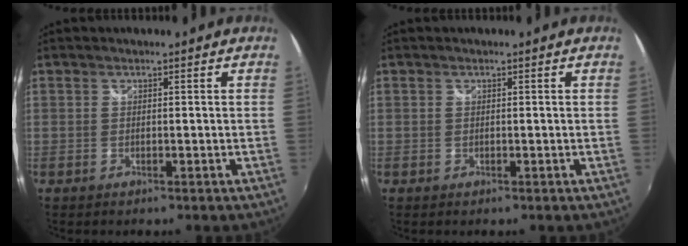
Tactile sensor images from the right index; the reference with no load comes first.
{"total": 0.0}